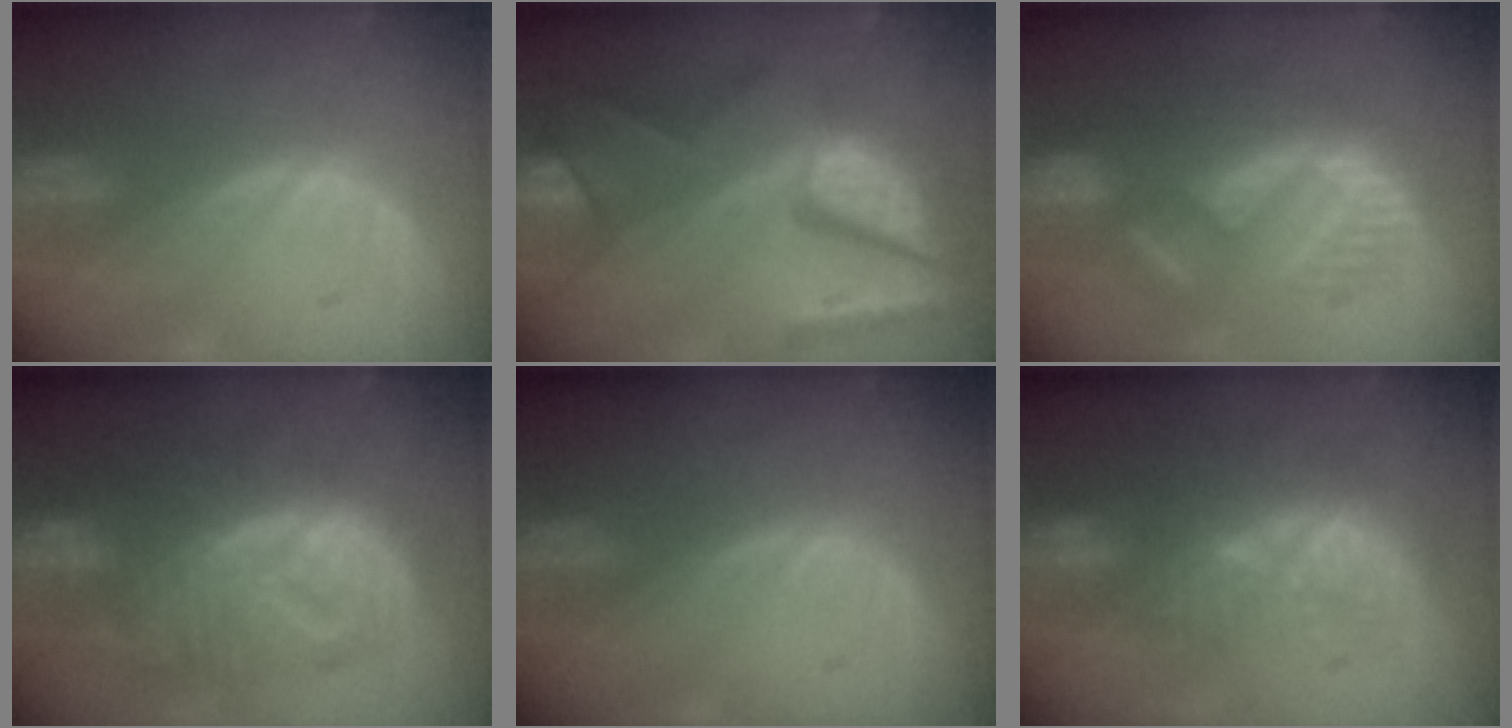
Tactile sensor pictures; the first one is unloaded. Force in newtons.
{"total": 11.8, "press": 9.8, "slide": 6.6}
{"total": 9.0, "press": 8.9, "slide": 1.8}
{"total": 12.5, "press": 12.4, "slide": 1.1}
{"total": 0.0}
{"total": 9.9, "press": 9.0, "slide": 4.2}